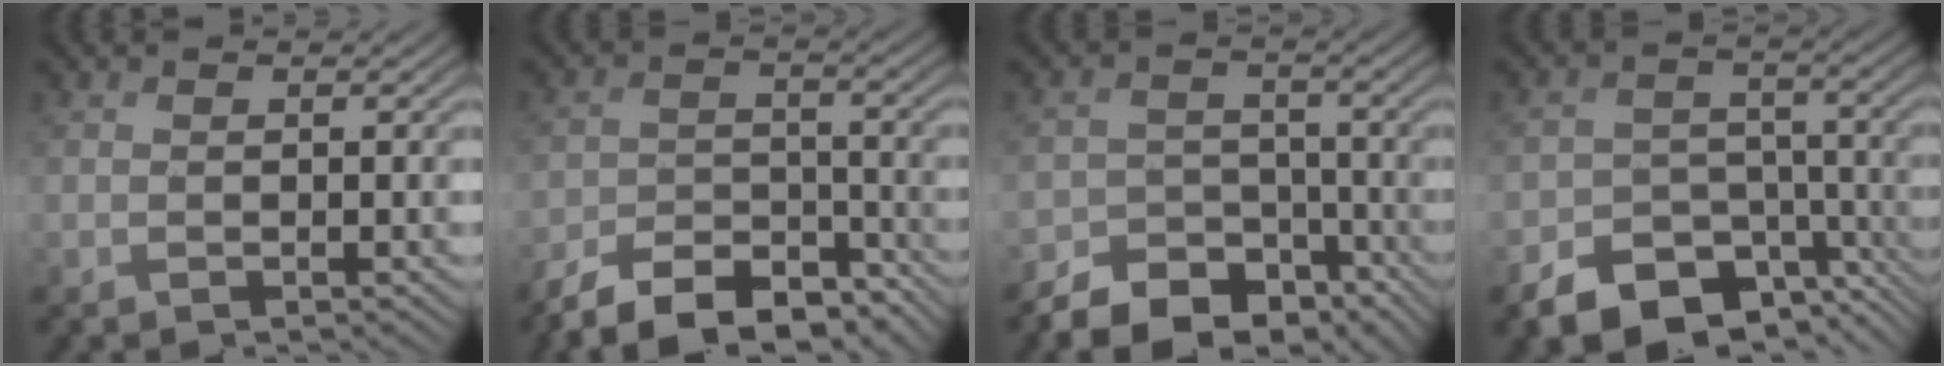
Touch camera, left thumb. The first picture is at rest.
{"total": 10.8, "force": [-9.0, 4.4, 4.0], "torque": [-0.060, -0.018, -0.151]}
{"total": 9.0, "force": [-7.2, 5.0, 2.1], "torque": [-0.024, -0.016, -0.114]}
{"total": 9.9, "force": [-6.1, 6.5, 4.3], "torque": [-0.067, -0.029, -0.101]}